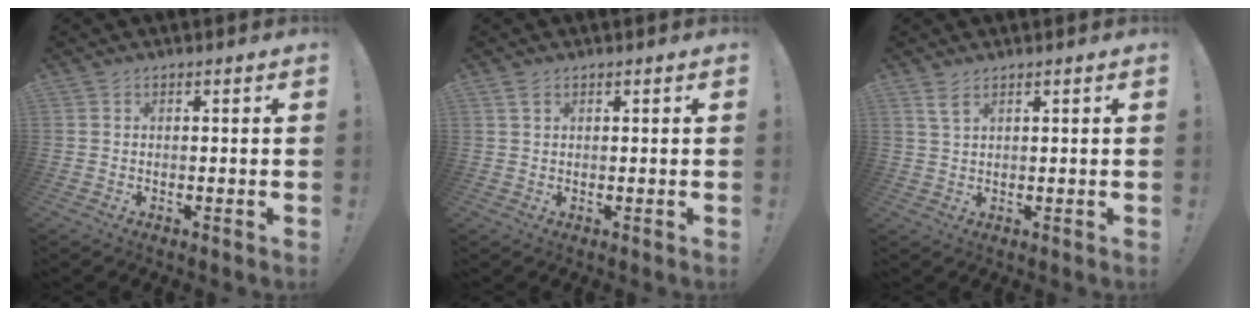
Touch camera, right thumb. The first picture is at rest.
{"total": 1.7, "force": [1.0, 0.8, 1.0], "torque": [-0.014, -0.001, 0.018]}
{"total": 3.4, "force": [2.1, 1.1, 2.4], "torque": [-0.042, -0.005, 0.037]}